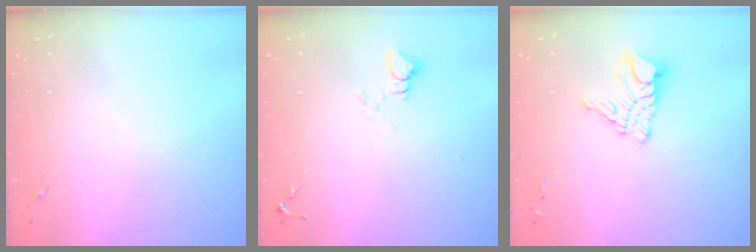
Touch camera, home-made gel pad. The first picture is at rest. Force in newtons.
{"total": 3.1, "press": 3.1, "slide": 0.1}
{"total": 11.0, "press": 10.9, "slide": 1.0}